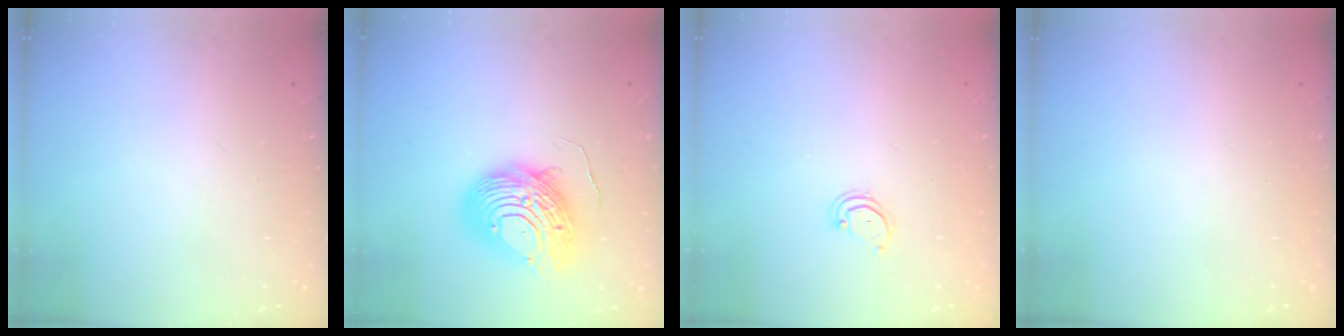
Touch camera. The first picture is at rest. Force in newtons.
{"total": 13.2, "press": 13.1, "slide": 1.5}
{"total": 3.1, "press": 3.1, "slide": 0.2}
{"total": 0.0}